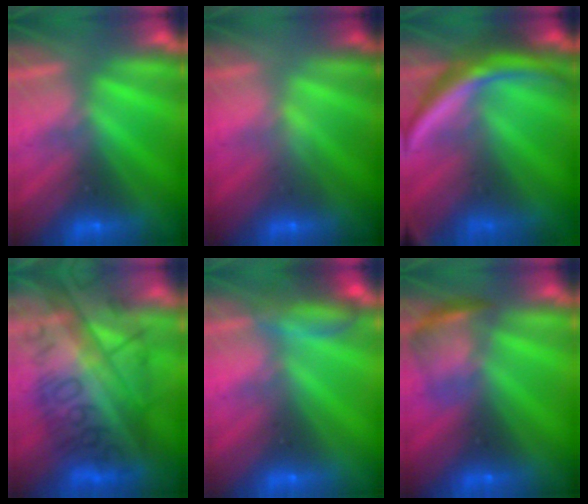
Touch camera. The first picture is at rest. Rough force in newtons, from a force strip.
{"total": 2.1}
{"total": 9.9}
{"total": 7.4}
{"total": 2.5}
{"total": 7.0}